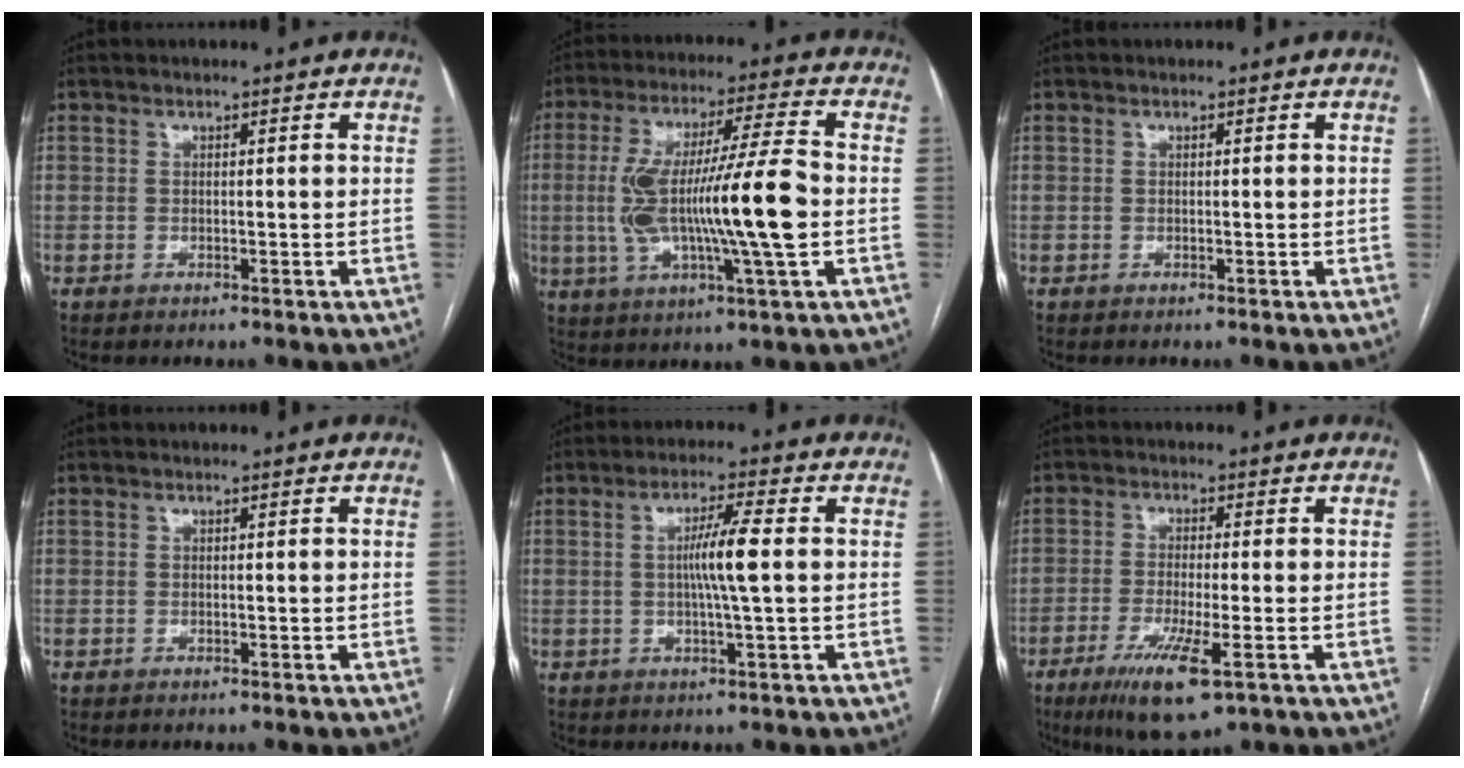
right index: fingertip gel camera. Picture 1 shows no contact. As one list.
[{"total": 17.1, "force": [-1.5, 0.8, 17.0], "torque": [-0.323, 0.006, -0.027]}, {"total": 0.0}, {"total": 0.0}, {"total": 5.8, "force": [0.2, -0.5, 5.8], "torque": [-0.106, 0.000, 0.004]}, {"total": 9.4, "force": [-4.8, 1.2, 8.0], "torque": [-0.149, -0.027, -0.077]}]